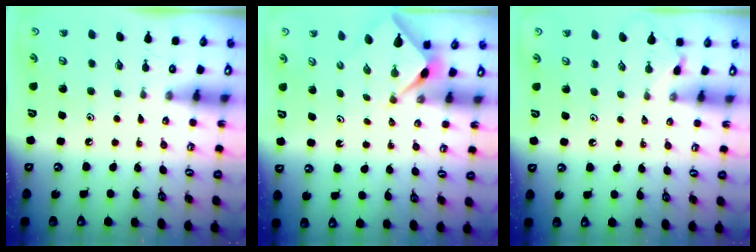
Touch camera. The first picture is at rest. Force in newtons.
{"total": 2.4, "press": 2.4, "slide": 0.1}
{"total": 2.1, "press": 2.0, "slide": 0.5}